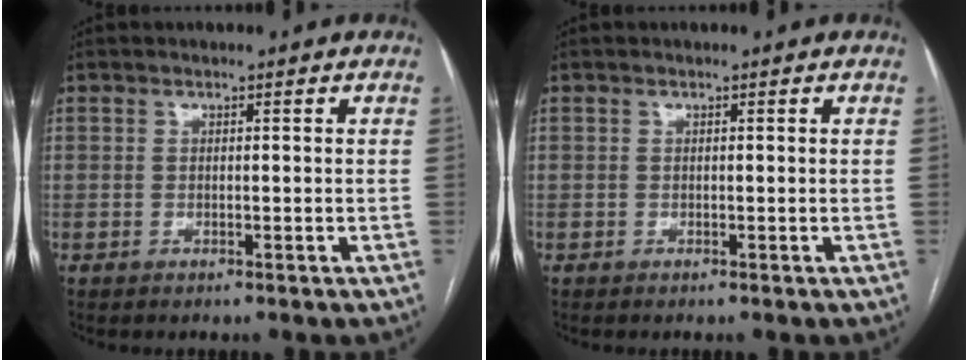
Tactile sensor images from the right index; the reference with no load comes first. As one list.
[{"total": 0.0}]